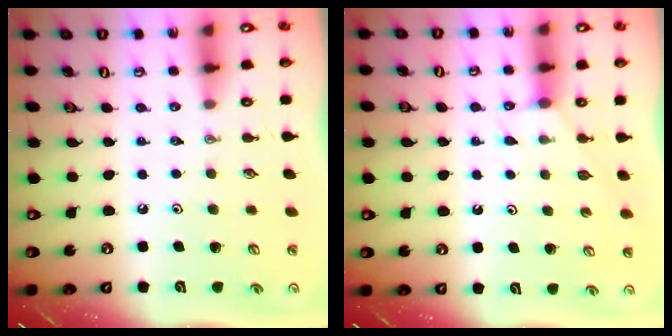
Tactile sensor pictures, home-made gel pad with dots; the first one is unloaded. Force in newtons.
{"total": 2.7, "press": 2.7, "slide": 0.3}